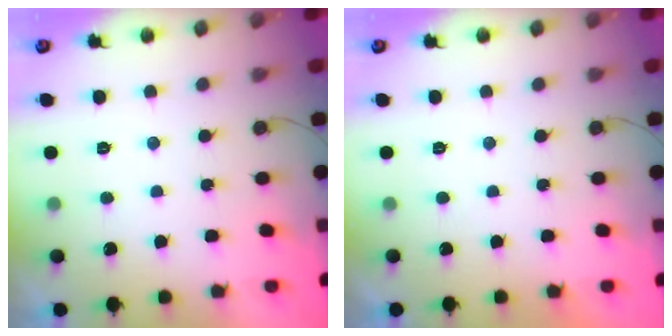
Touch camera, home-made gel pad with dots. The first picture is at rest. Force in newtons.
{"total": 1.7, "press": 1.7, "slide": 0.1}